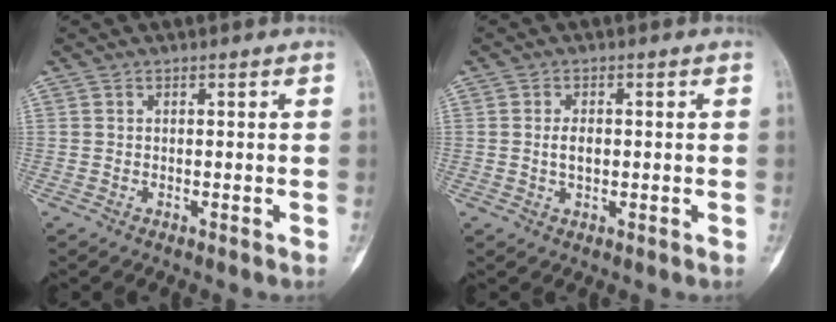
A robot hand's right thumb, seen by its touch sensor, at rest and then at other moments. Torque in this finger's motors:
{"motor_torque": [0.26, 0.23, 0.05, -0.11, 0.00]}